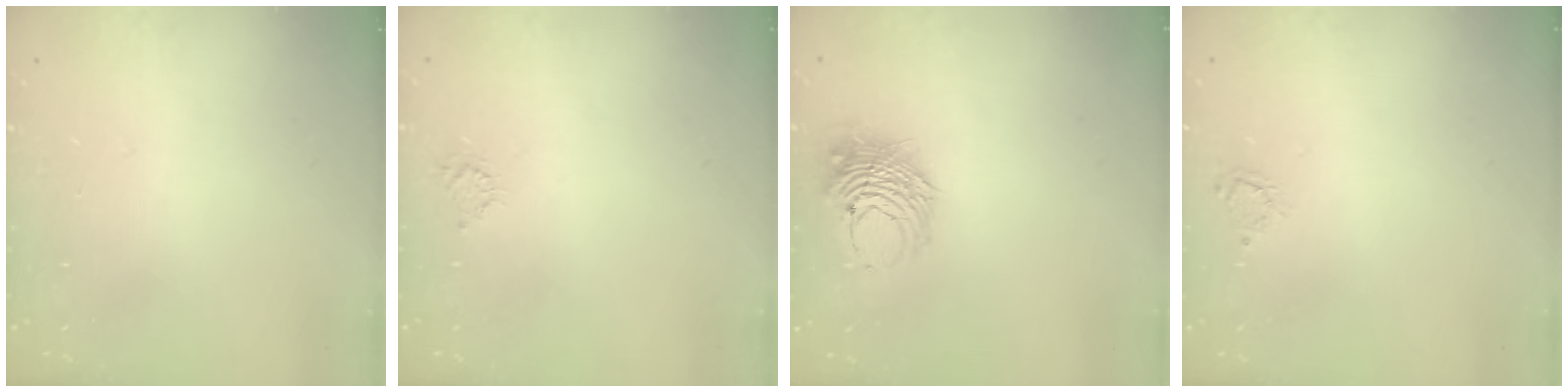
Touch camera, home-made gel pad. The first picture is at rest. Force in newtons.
{"total": 3.4, "press": 3.4, "slide": 0.4}
{"total": 9.0, "press": 8.9, "slide": 0.9}
{"total": 2.8, "press": 2.8, "slide": 0.3}